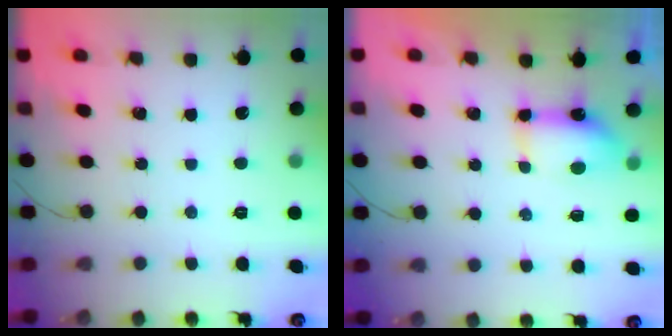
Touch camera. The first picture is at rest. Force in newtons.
{"total": 5.8, "press": 5.8, "slide": 0.7}